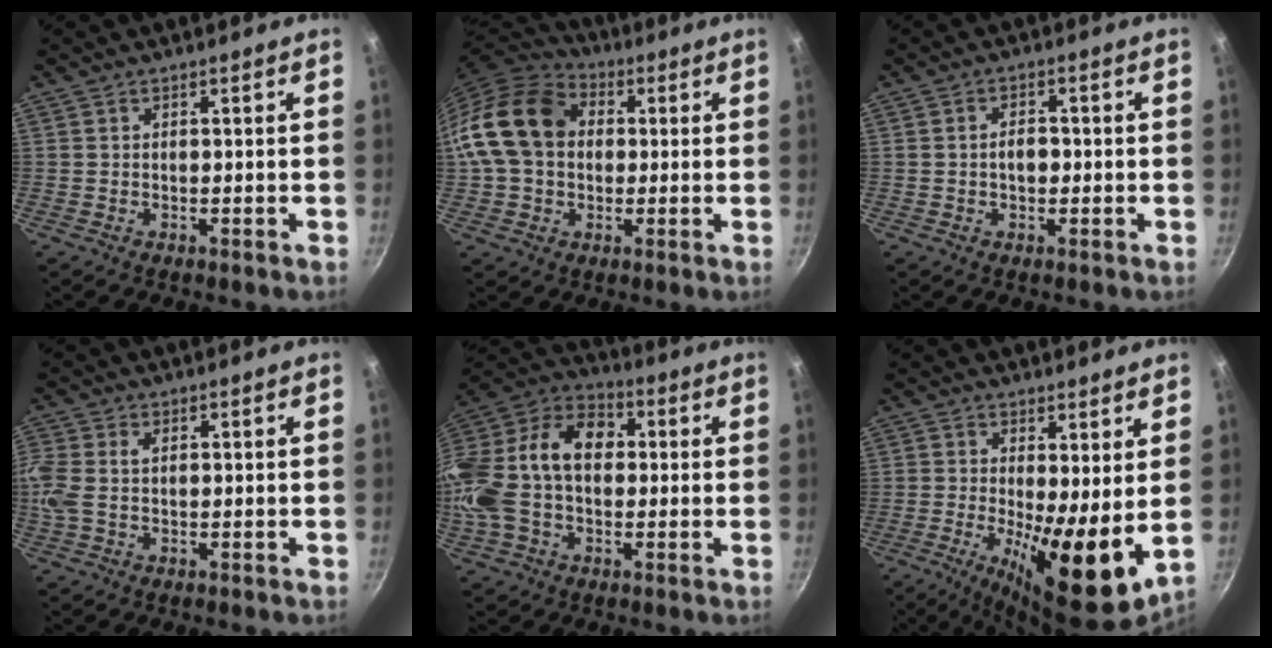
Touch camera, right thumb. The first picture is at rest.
{"total": 16.9, "force": [1.8, 13.1, 10.6], "torque": [-0.175, 0.031, 0.019]}
{"total": 3.1, "force": [-0.3, 2.0, 2.3], "torque": [-0.023, 0.010, -0.004]}
{"total": 5.9, "force": [0.7, 3.6, 4.6], "torque": [-0.108, 0.008, 0.009]}
{"total": 23.7, "force": [0.6, 16.2, 17.3], "torque": [-0.331, 0.054, -0.006]}
{"total": 13.4, "force": [-0.2, 4.0, 12.8], "torque": [-0.186, -0.029, 0.001]}